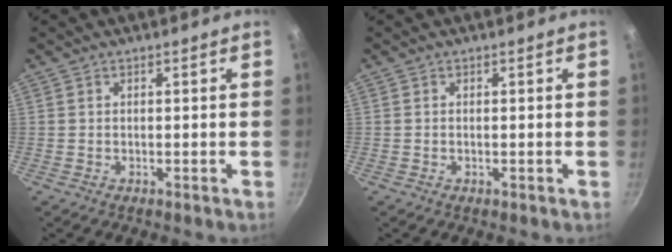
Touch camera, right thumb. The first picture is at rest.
{"total": 0.0}